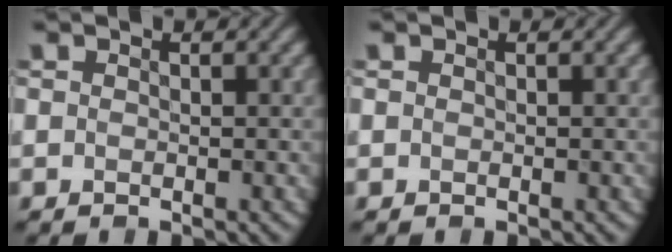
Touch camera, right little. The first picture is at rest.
{"total": 0.0}